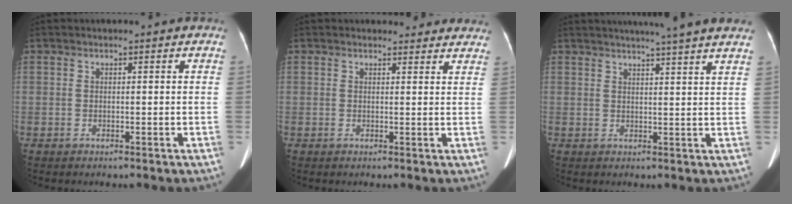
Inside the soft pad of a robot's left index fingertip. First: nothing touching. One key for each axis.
{"total": 6.5, "fx": 6.0, "fy": 2.2, "fz": 1.0, "tx": 0.015, "ty": 0.002, "tz": 0.047}
{"total": 11.9, "fx": 10.2, "fy": -0.7, "fz": 6.1, "tx": -0.085, "ty": 0.014, "tz": 0.110}